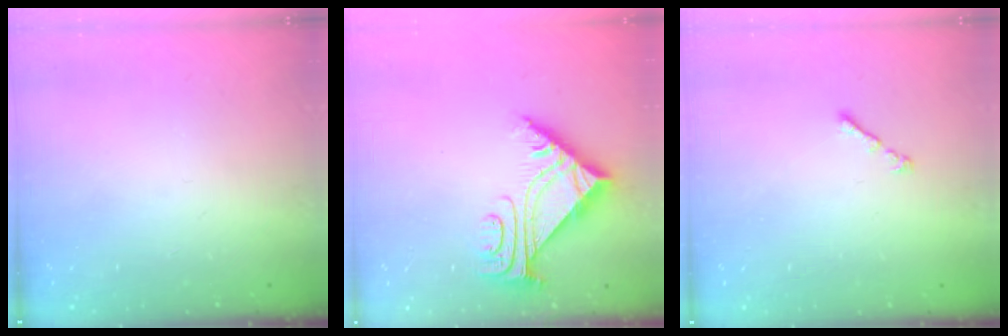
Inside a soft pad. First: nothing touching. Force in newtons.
{"total": 7.5, "press": 7.4, "slide": 0.8}
{"total": 0.9, "press": 0.8, "slide": 0.5}